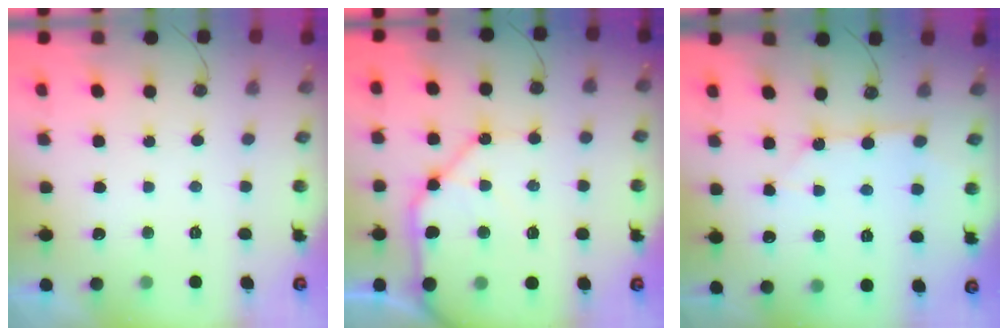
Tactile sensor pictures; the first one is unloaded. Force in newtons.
{"total": 17.9, "press": 17.8, "slide": 2.5}
{"total": 3.9, "press": 3.9, "slide": 0.4}